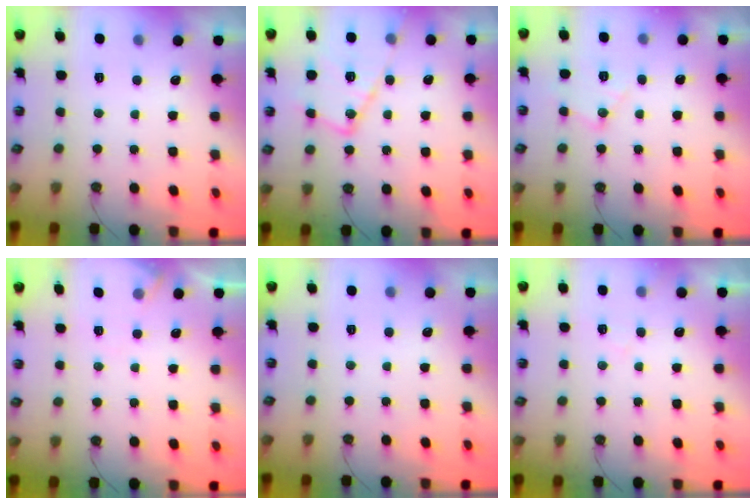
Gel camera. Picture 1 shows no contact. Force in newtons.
{"total": 16.1, "press": 16.1, "slide": 1.3}
{"total": 10.2, "press": 10.2, "slide": 0.7}
{"total": 4.3, "press": 4.3, "slide": 0.7}
{"total": 0.0}
{"total": 4.8, "press": 4.8, "slide": 0.7}